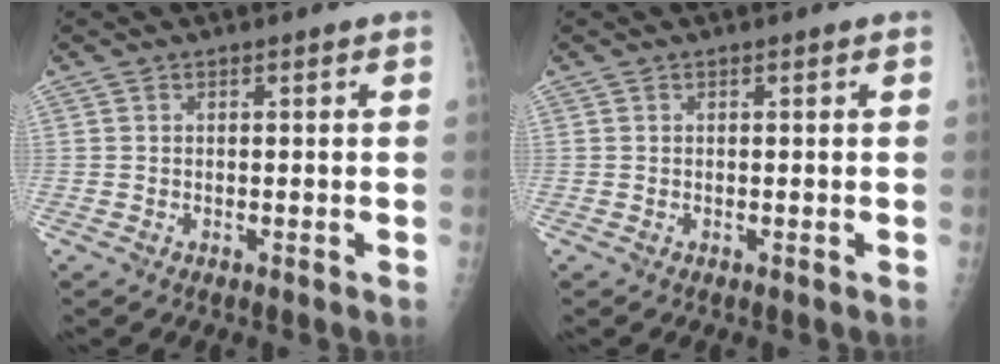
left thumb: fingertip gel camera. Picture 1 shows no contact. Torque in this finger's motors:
{"motor_torque": [0.03, 0.04, -0.06, -0.01, 0.00]}